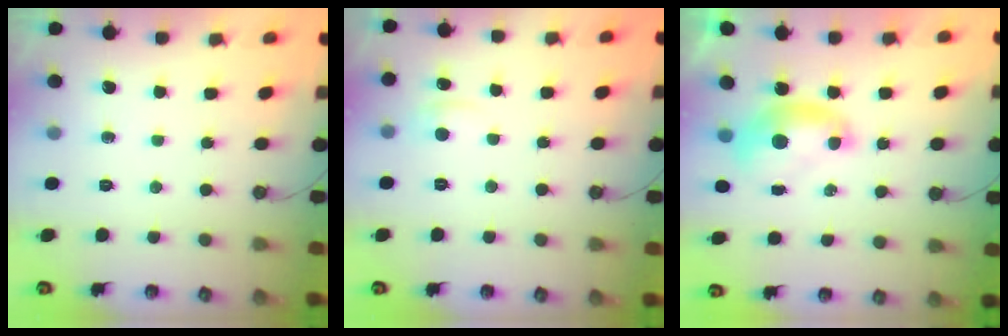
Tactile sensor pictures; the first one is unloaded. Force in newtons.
{"total": 1.5, "press": 1.3, "slide": 0.7}
{"total": 1.7, "press": 1.6, "slide": 0.1}